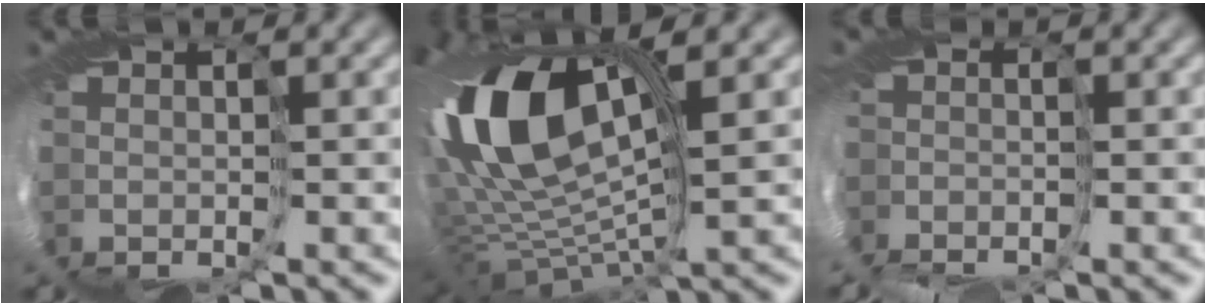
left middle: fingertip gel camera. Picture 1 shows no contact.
{"total": 13.8, "force": [3.5, 7.8, 10.8], "torque": [-0.253, 0.013, 0.067]}
{"total": 5.2, "force": [-3.7, 3.1, 2.0], "torque": [-0.053, -0.016, -0.046]}